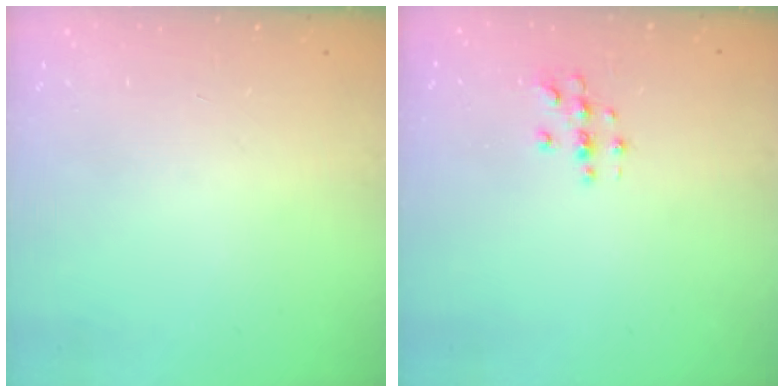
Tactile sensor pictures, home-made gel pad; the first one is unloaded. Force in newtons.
{"total": 3.4, "press": 3.4, "slide": 0.4}